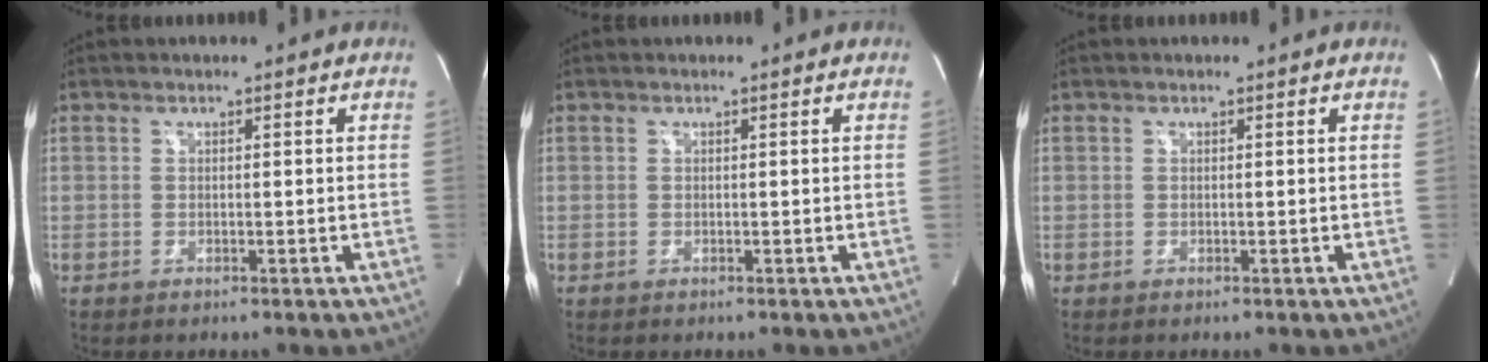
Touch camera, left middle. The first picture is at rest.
{"total": 0.0}
{"total": 0.0}